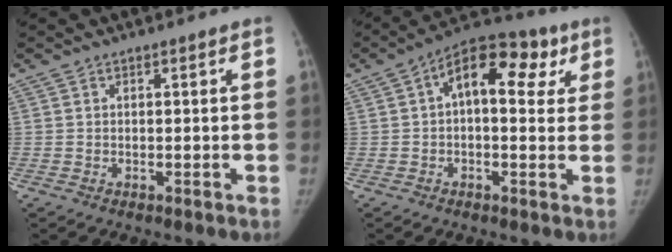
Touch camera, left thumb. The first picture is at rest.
{"total": 13.8, "force": [4.3, 7.5, 10.8], "torque": [-0.118, 0.028, 0.054]}